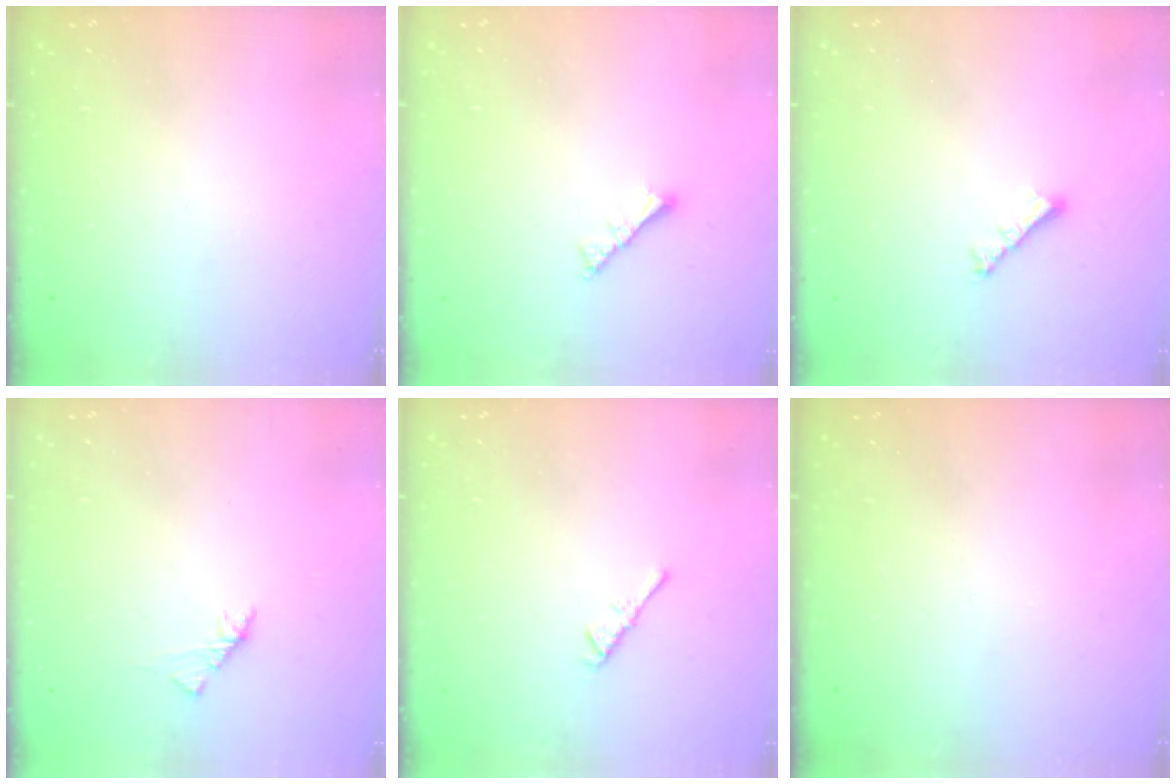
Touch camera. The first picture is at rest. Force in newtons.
{"total": 2.8, "press": 2.8, "slide": 0.6}
{"total": 2.8, "press": 2.7, "slide": 0.6}
{"total": 1.7, "press": 1.6, "slide": 0.5}
{"total": 2.4, "press": 2.3, "slide": 0.6}
{"total": 0.0}